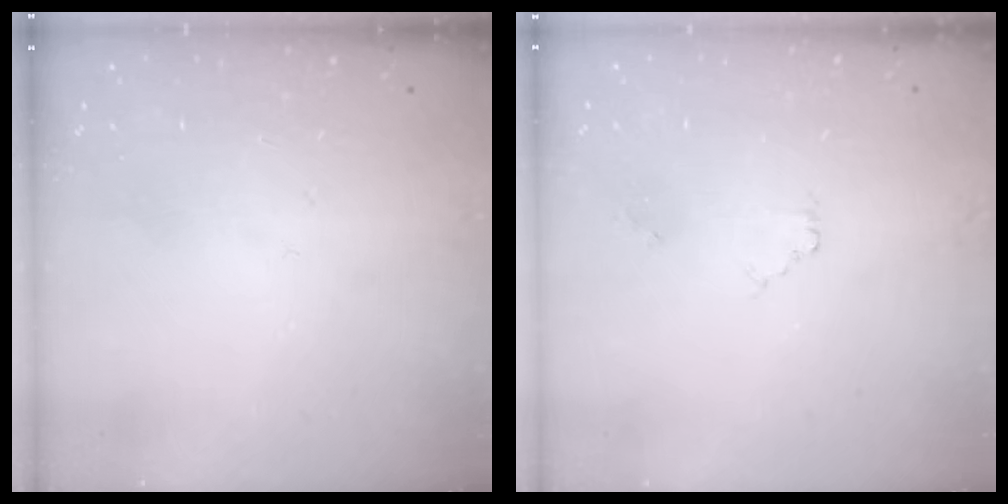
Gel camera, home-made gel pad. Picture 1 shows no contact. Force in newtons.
{"total": 0.5, "press": 0.5, "slide": 0.2}